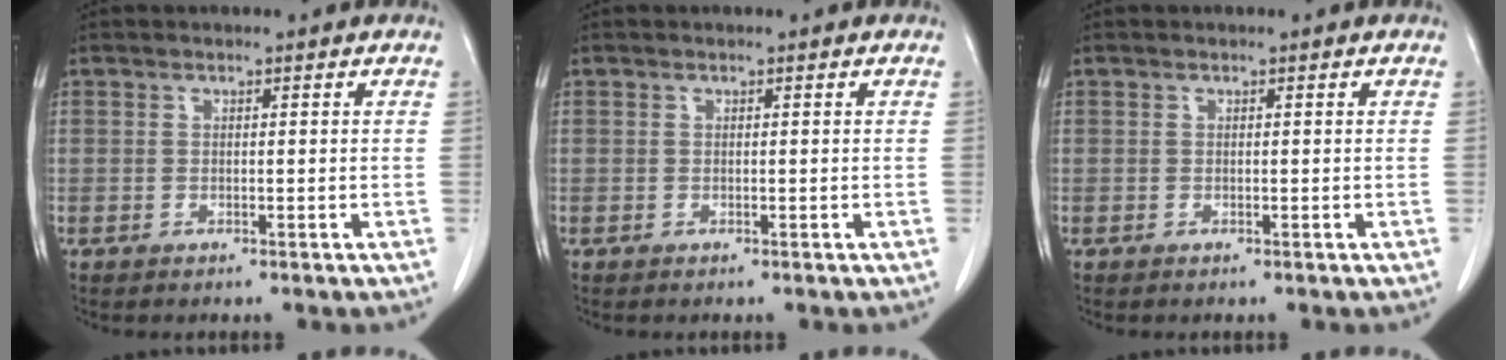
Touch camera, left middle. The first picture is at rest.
{"total": 0.0}
{"total": 0.0}